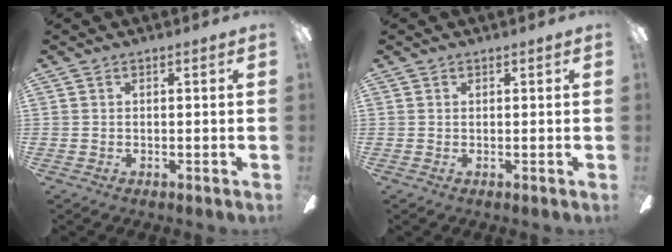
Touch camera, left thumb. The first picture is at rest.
{"total": 0.5, "force": [0.4, 0.3, 0.0], "torque": [-0.001, 0.001, 0.007]}